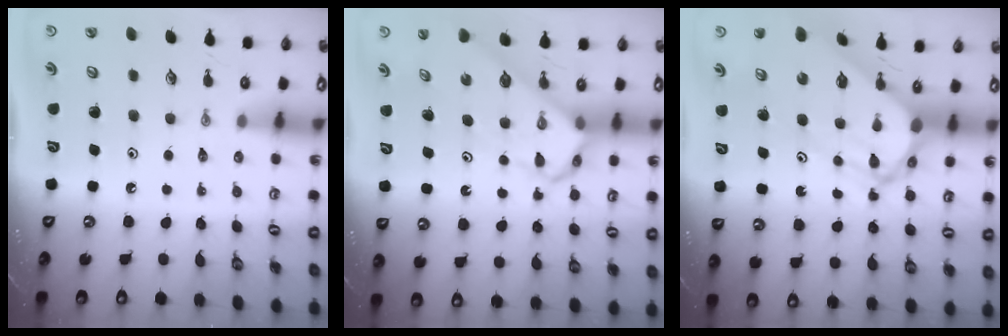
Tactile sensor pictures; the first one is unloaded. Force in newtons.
{"total": 5.1, "press": 5.1, "slide": 0.3}
{"total": 9.0, "press": 8.9, "slide": 0.9}